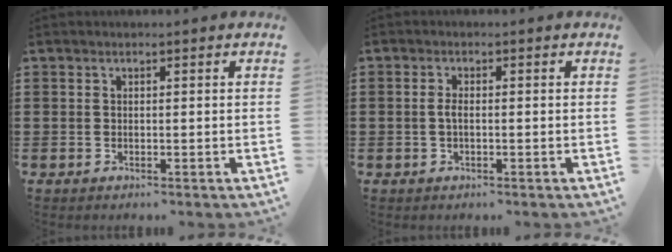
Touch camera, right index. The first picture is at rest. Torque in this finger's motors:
{"motor_torque": [1.15, 0.99, 0.17, 0.04]}